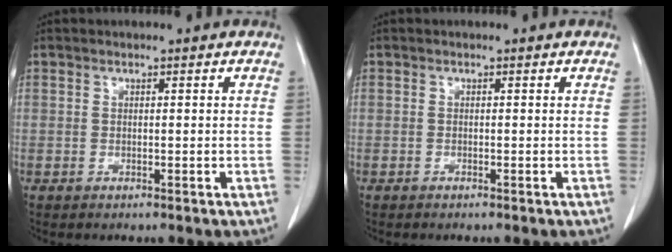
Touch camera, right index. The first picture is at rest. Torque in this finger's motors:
{"motor_torque": [-0.03, 0.04, 0.01, 0.01]}